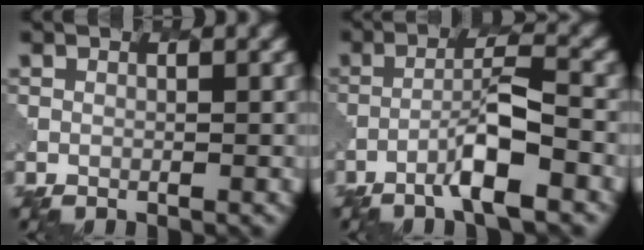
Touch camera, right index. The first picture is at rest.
{"total": 4.8, "force": [-2.5, 0.5, 4.0], "torque": [-0.066, 0.013, -0.049]}